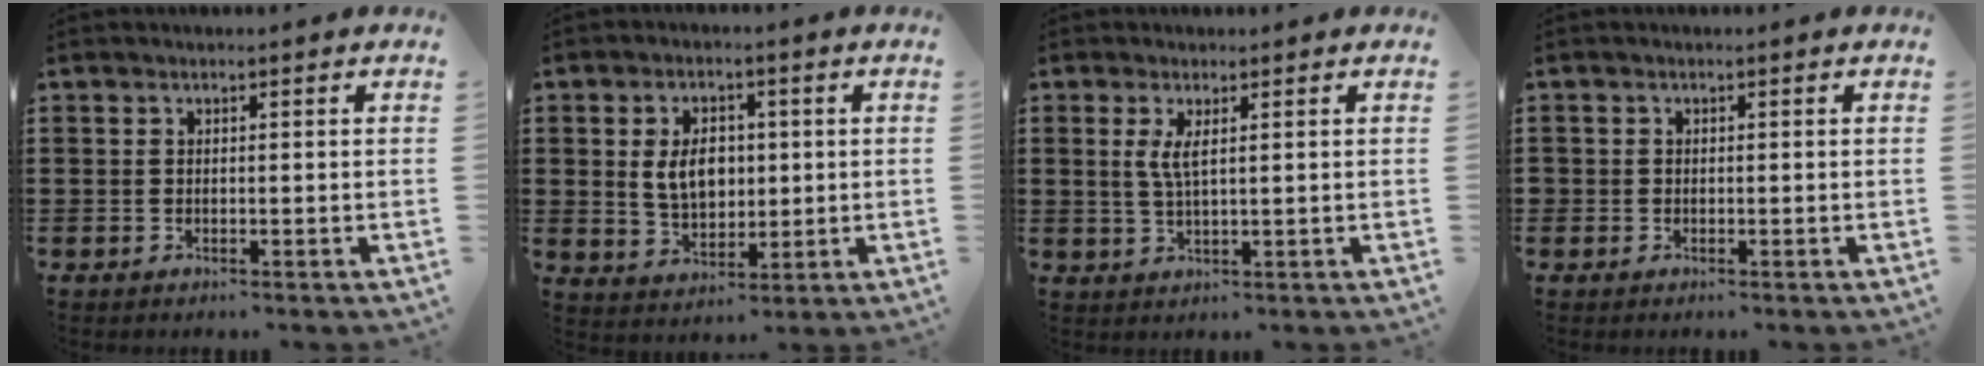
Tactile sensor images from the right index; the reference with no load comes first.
{"total": 6.3, "force": [0.8, 4.3, 4.6], "torque": [-0.090, 0.006, 0.007]}
{"total": 3.1, "force": [1.0, 0.6, 2.9], "torque": [-0.060, 0.003, 0.016]}
{"total": 0.6, "force": [-0.2, 0.5, 0.1], "torque": [-0.002, 0.003, -0.005]}